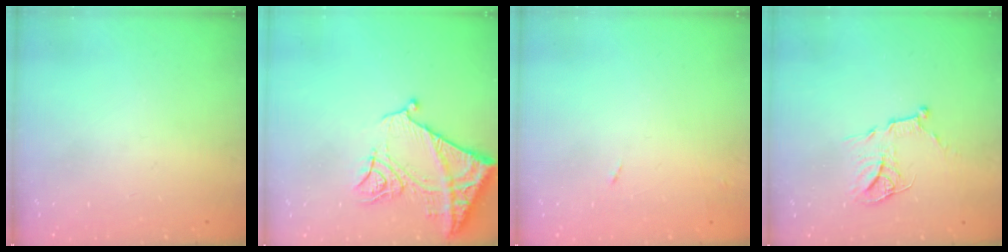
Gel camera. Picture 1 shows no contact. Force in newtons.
{"total": 15.7, "press": 15.6, "slide": 1.7}
{"total": 4.6, "press": 4.6, "slide": 0.6}
{"total": 12.1, "press": 12.1, "slide": 0.9}